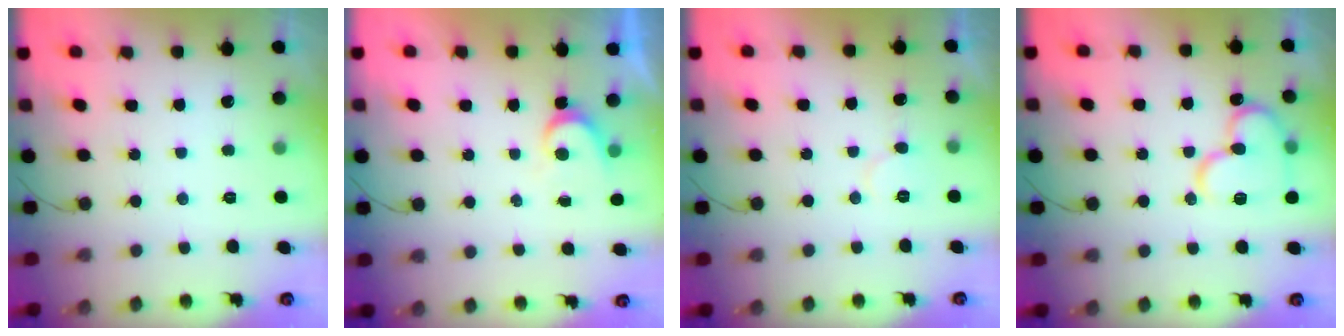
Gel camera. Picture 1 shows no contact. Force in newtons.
{"total": 3.7, "press": 3.7, "slide": 0.4}
{"total": 4.9, "press": 4.9, "slide": 0.5}
{"total": 14.3, "press": 14.2, "slide": 1.5}